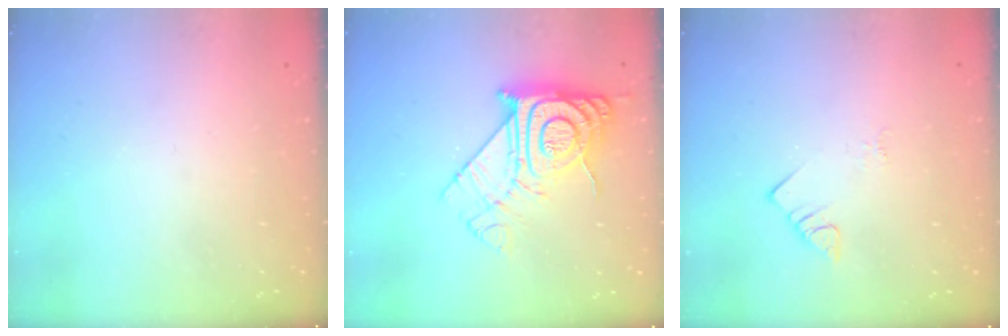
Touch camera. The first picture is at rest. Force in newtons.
{"total": 15.1, "press": 15.1, "slide": 1.2}
{"total": 2.7, "press": 2.7, "slide": 0.3}